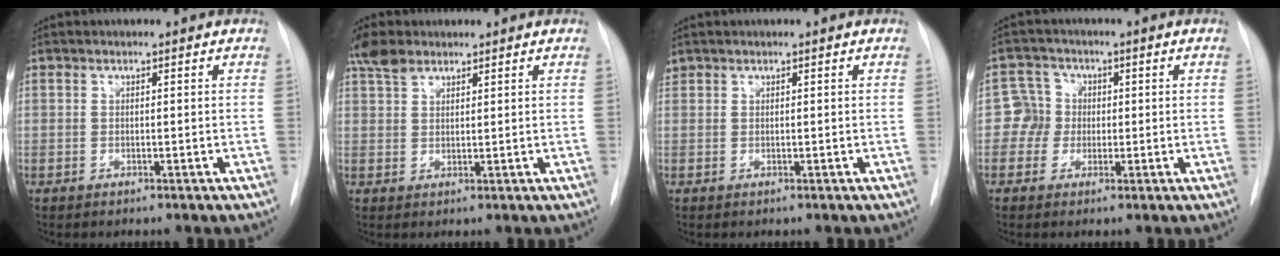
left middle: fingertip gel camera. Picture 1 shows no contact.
{"total": 4.1, "force": [3.1, 2.1, 1.6], "torque": [-0.039, 0.016, 0.063]}
{"total": 0.7, "force": [0.6, 0.4, 0.0], "torque": [-0.003, 0.017, 0.014]}
{"total": 3.9, "force": [-0.2, 3.8, 0.3], "torque": [0.003, 0.016, -0.007]}